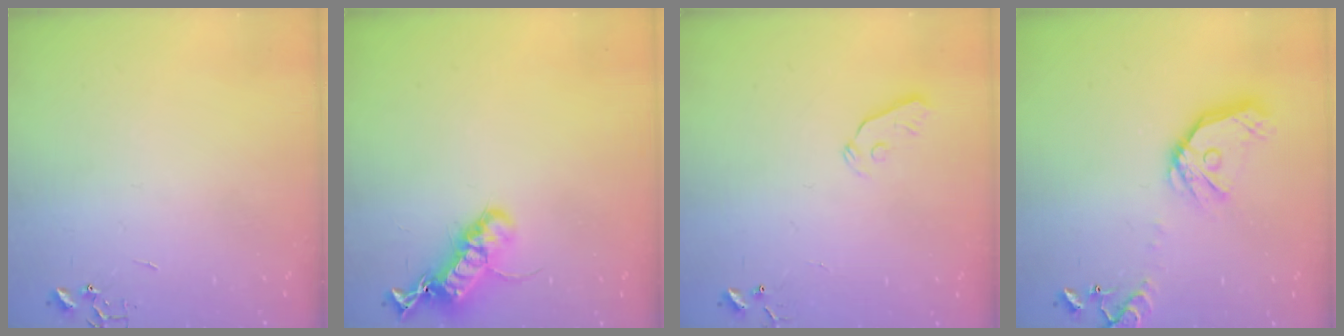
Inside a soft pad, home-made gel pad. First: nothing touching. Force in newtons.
{"total": 16.8, "press": 16.7, "slide": 0.8}
{"total": 3.3, "press": 3.2, "slide": 0.8}
{"total": 16.8, "press": 16.6, "slide": 2.9}